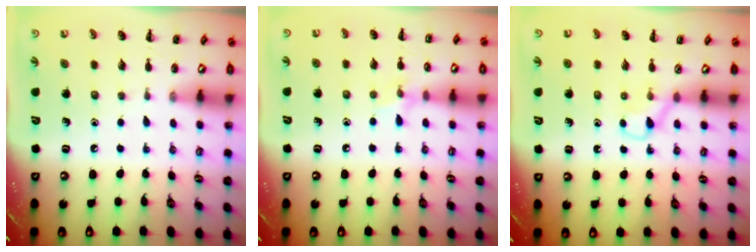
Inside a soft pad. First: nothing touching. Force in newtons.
{"total": 6.1, "press": 5.8, "slide": 2.0}
{"total": 3.5, "press": 3.3, "slide": 1.2}